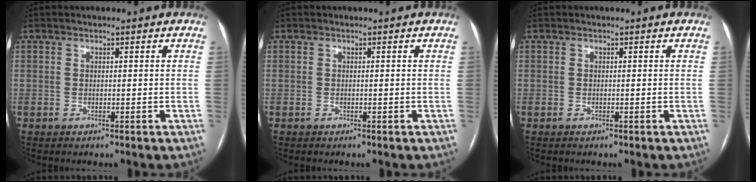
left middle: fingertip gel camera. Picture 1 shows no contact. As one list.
[{"total": 0.0}, {"total": 0.0}]